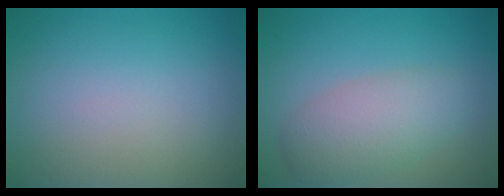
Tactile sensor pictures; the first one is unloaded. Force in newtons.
{"total": 4.2, "press": 4.2, "slide": 0.0}